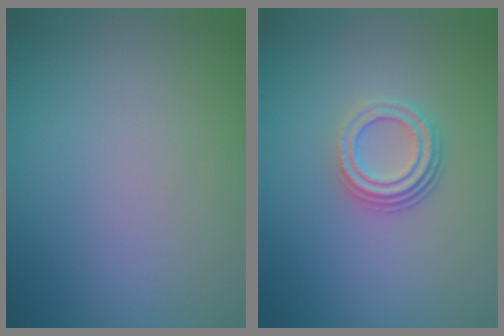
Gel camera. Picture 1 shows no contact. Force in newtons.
{"total": 3.3, "press": 2.4, "slide": 2.3}